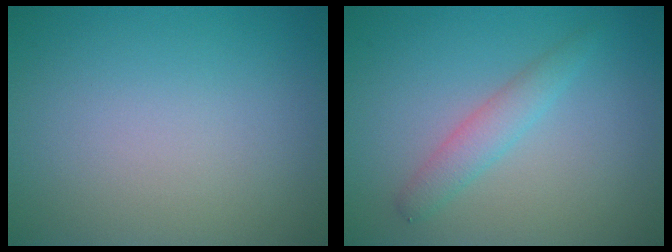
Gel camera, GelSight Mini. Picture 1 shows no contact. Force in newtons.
{"total": 2.3, "press": 2.3, "slide": 0.1}